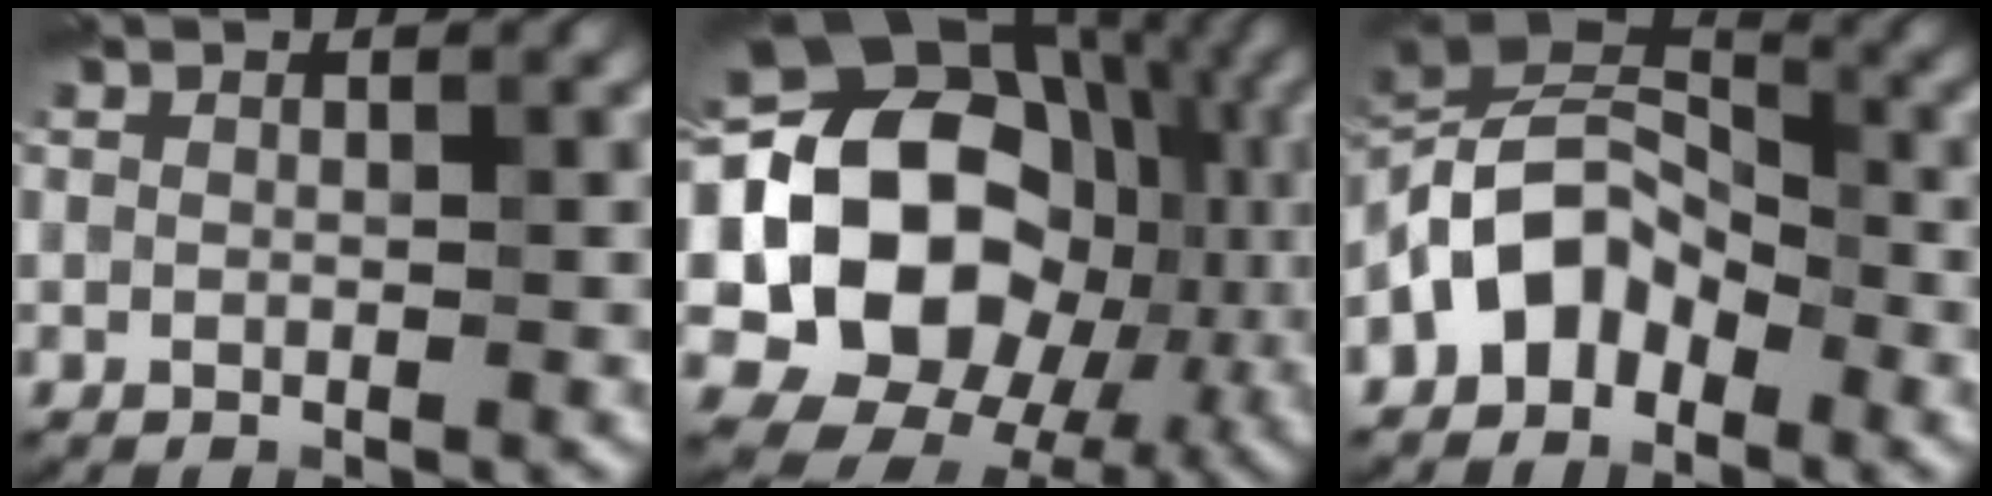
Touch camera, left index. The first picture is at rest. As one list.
[{"total": 18.2, "force": [-0.9, 14.5, 10.9], "torque": [-0.180, 0.002, -0.008]}, {"total": 6.3, "force": [-3.1, 4.0, 3.7], "torque": [-0.057, 0.022, -0.077]}]